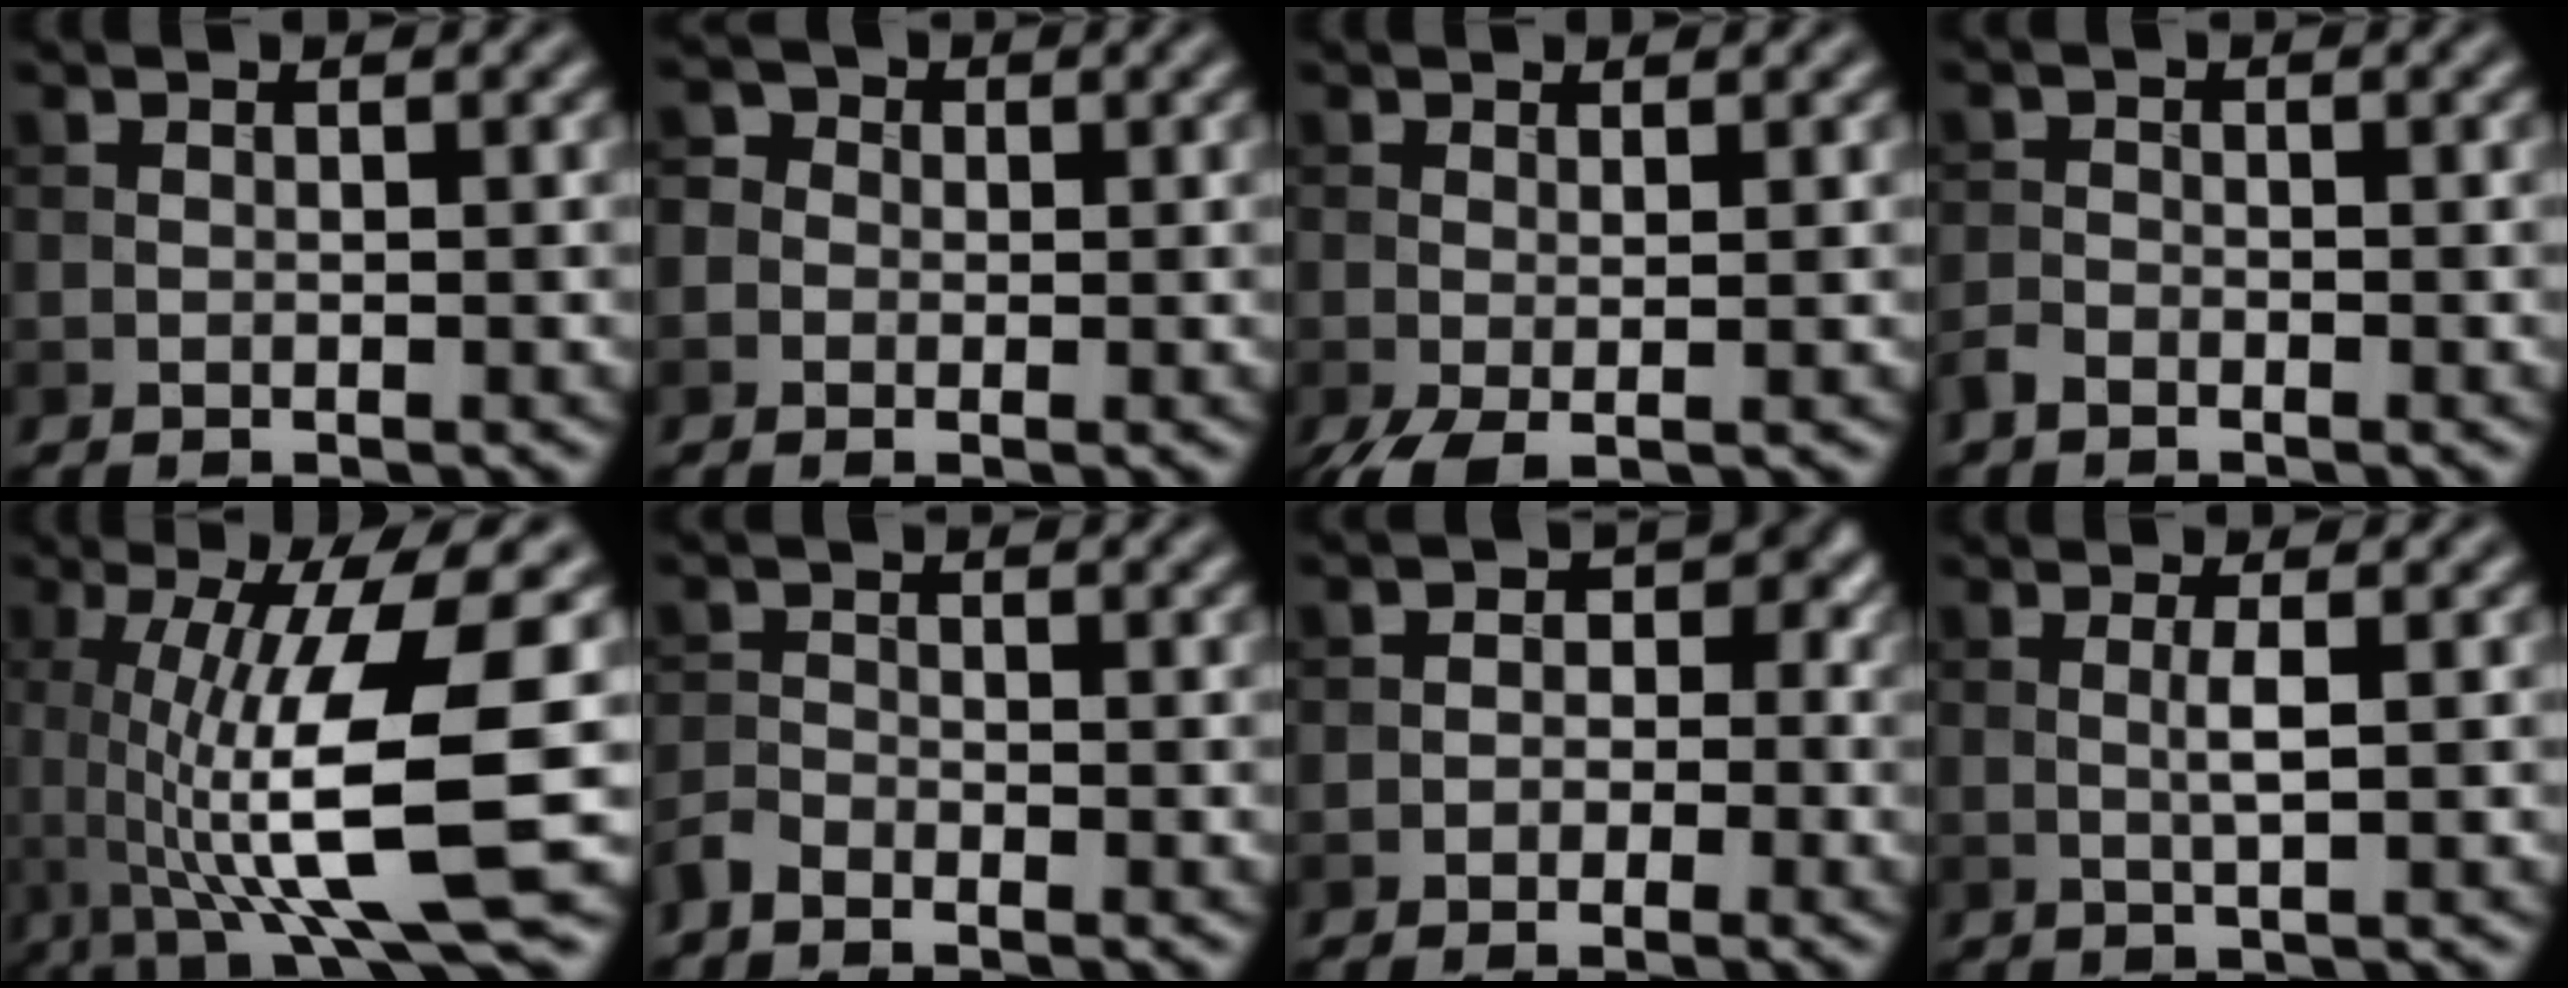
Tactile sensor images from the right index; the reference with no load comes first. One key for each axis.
{"total": 2.8, "fx": 0.3, "fy": 2.6, "fz": 0.9, "tx": 0.007, "ty": 0.009, "tz": -0.021}
{"total": 2.2, "fx": -0.7, "fy": 0.5, "fz": 2.1, "tx": -0.048, "ty": -0.005, "tz": -0.018}
{"total": 1.4, "fx": -1.1, "fy": 0.7, "fz": 0.4, "tx": -0.005, "ty": 0.002, "tz": -0.027}
{"total": 11.5, "fx": -0.2, "fy": 2.5, "fz": 11.2, "tx": -0.171, "ty": -0.010, "tz": 0.000}
{"total": 1.7, "fx": -1.5, "fy": 0.6, "fz": 0.5, "tx": -0.010, "ty": 0.002, "tz": -0.038}
{"total": 3.4, "fx": -0.3, "fy": 3.0, "fz": 1.4, "tx": 0.015, "ty": 0.009, "tz": -0.031}
{"total": 1.5, "fx": 0.2, "fy": 0.1, "fz": 1.5, "tx": -0.031, "ty": 0.004, "tz": 0.001}